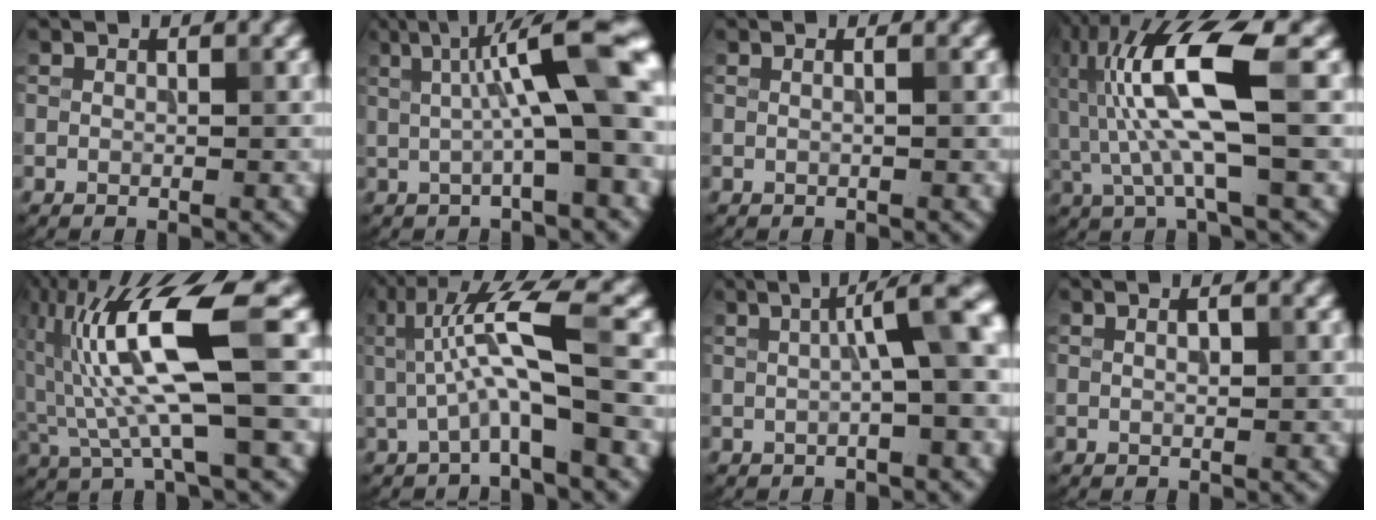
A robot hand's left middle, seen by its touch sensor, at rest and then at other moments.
{"total": 10.0, "force": [2.0, 1.9, 9.6], "torque": [-0.126, 0.011, 0.029]}
{"total": 1.0, "force": [0.3, 0.5, 0.8], "torque": [-0.004, -0.005, -0.007]}
{"total": 9.4, "force": [0.5, 2.0, 9.2], "torque": [-0.191, 0.013, 0.011]}
{"total": 10.7, "force": [1.2, 2.2, 10.4], "torque": [-0.203, 0.011, 0.027]}
{"total": 6.7, "force": [0.5, 1.1, 6.6], "torque": [-0.126, 0.012, 0.006]}
{"total": 6.4, "force": [1.0, 1.4, 6.2], "torque": [-0.075, 0.018, 0.008]}
{"total": 0.8, "force": [0.2, 0.2, 0.8], "torque": [-0.014, 0.003, 0.004]}